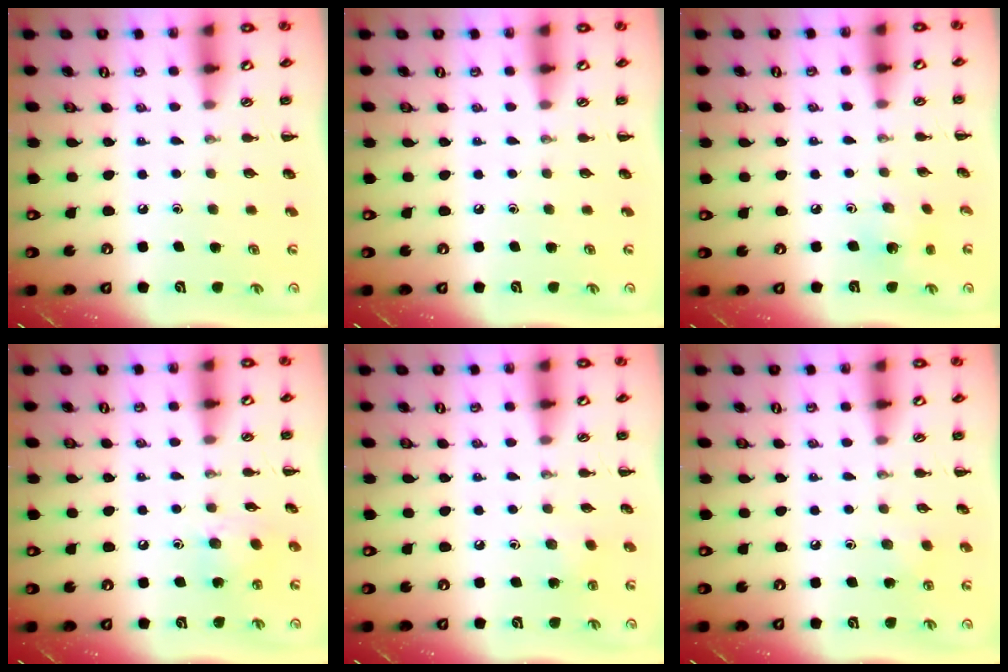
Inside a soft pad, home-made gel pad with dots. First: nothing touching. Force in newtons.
{"total": 0.0}
{"total": 2.2, "press": 2.2, "slide": 0.4}
{"total": 7.0, "press": 6.9, "slide": 0.6}
{"total": 3.0, "press": 2.9, "slide": 0.9}
{"total": 2.6, "press": 2.5, "slide": 0.8}